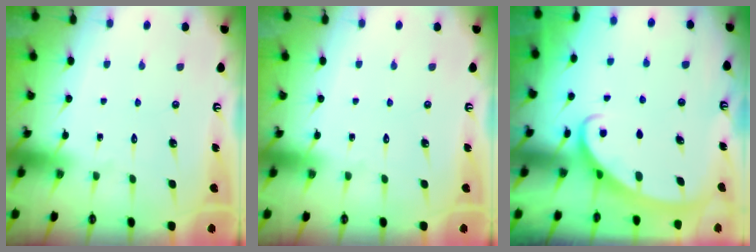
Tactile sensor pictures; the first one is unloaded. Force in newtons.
{"total": 0.0}
{"total": 2.5, "press": 2.5, "slide": 0.4}